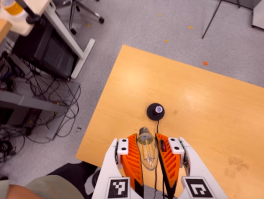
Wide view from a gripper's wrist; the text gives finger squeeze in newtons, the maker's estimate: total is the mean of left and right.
{"total": 21.4, "left": 23.1, "right": 19.6}